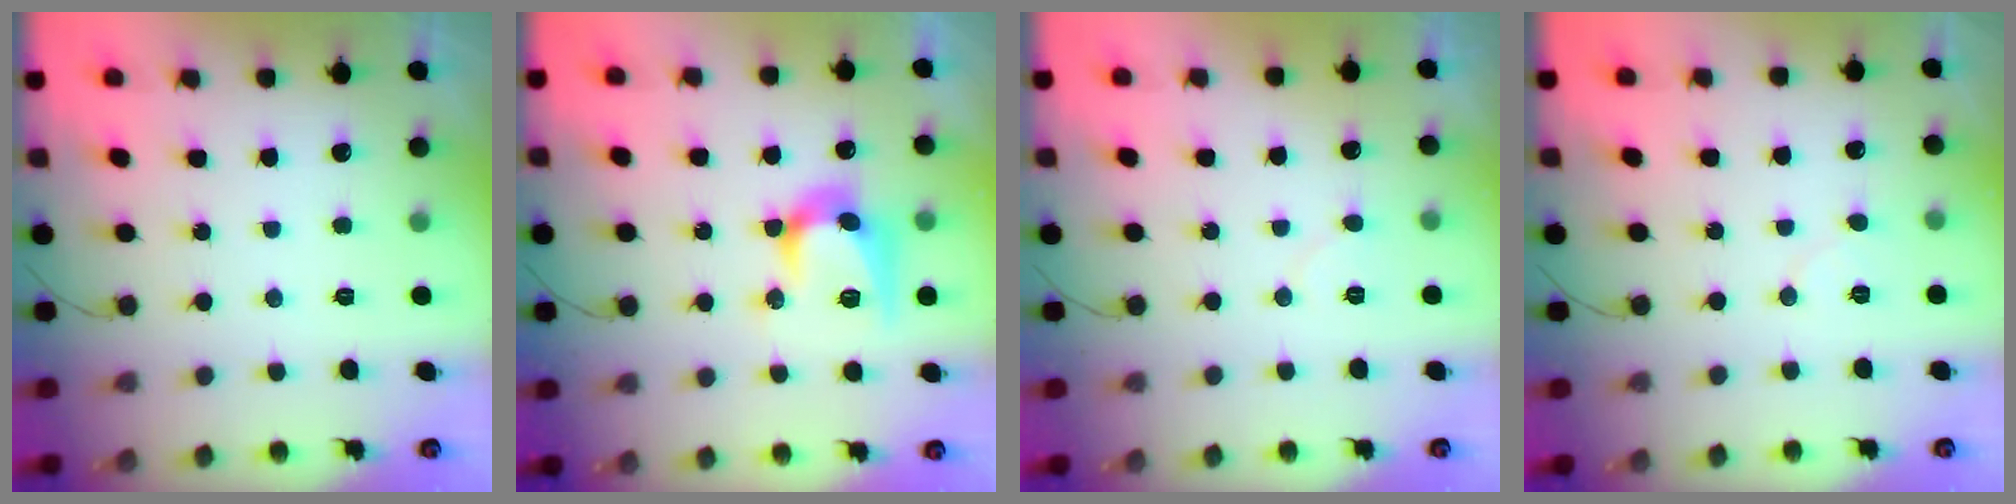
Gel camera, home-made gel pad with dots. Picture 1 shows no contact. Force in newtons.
{"total": 13.5, "press": 13.5, "slide": 0.7}
{"total": 4.3, "press": 4.3, "slide": 0.5}
{"total": 3.8, "press": 3.8, "slide": 0.4}